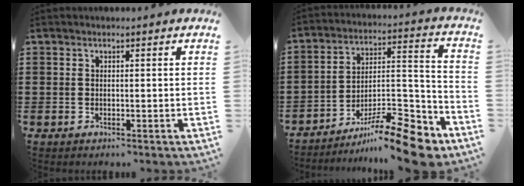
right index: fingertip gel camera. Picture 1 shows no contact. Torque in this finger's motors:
{"motor_torque": [1.31, -0.83, 0.03, -0.02]}